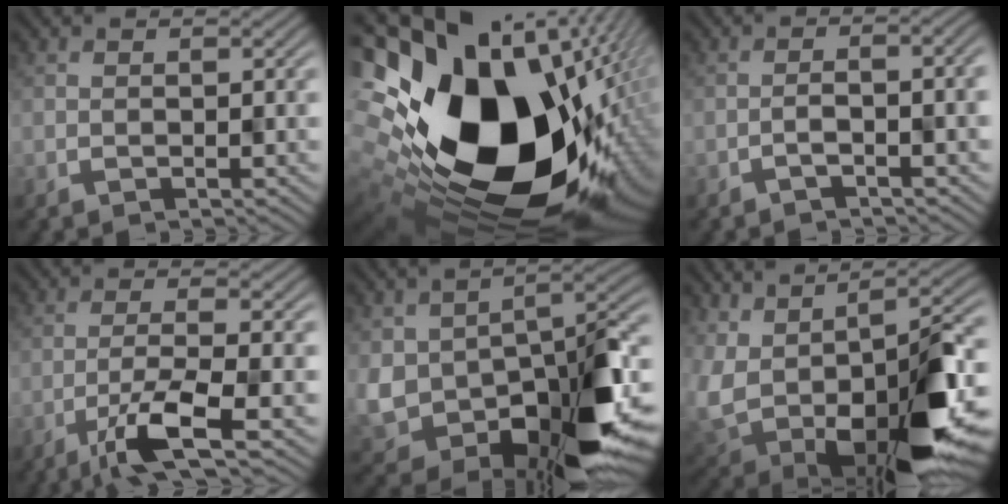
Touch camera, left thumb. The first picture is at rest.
{"total": 21.8, "force": [3.3, 14.4, 16.1], "torque": [-0.293, -0.085, 0.087]}
{"total": 2.9, "force": [-1.6, 0.6, 2.3], "torque": [-0.024, 0.009, -0.029]}
{"total": 6.4, "force": [-2.7, 1.0, 5.8], "torque": [-0.103, -0.001, -0.054]}
{"total": 13.9, "force": [-2.0, 9.5, 10.0], "torque": [-0.165, -0.060, -0.012]}
{"total": 16.5, "force": [1.0, 9.0, 13.7], "torque": [-0.251, -0.069, 0.063]}